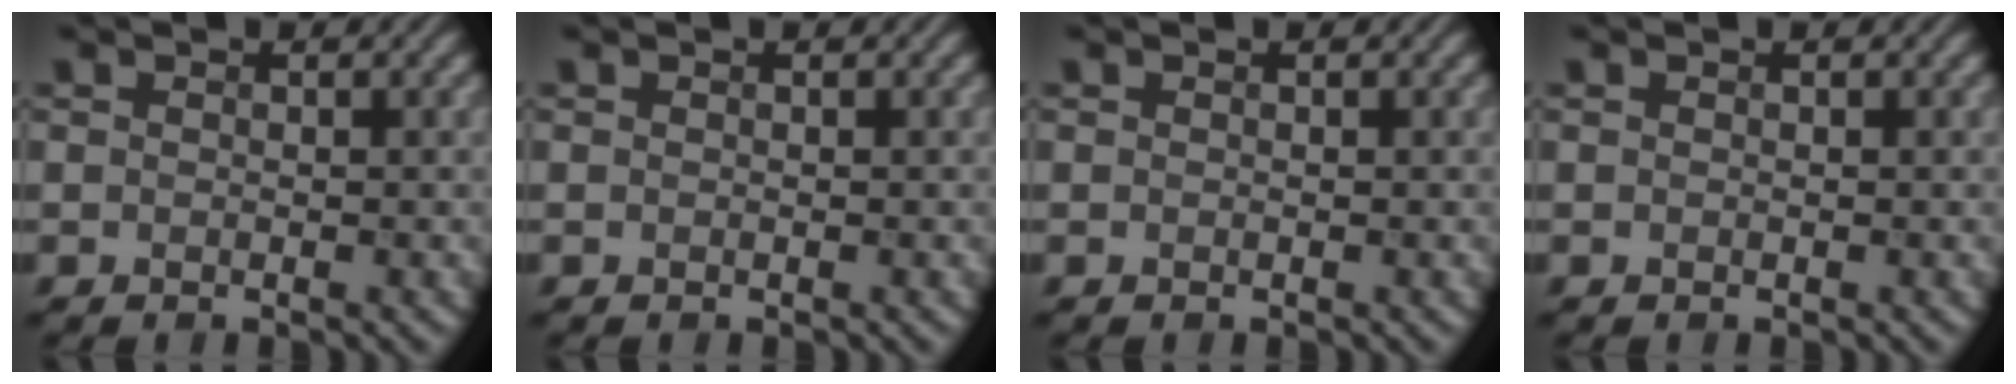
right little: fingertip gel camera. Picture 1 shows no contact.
{"total": 0.0}
{"total": 0.0}
{"total": 0.0}